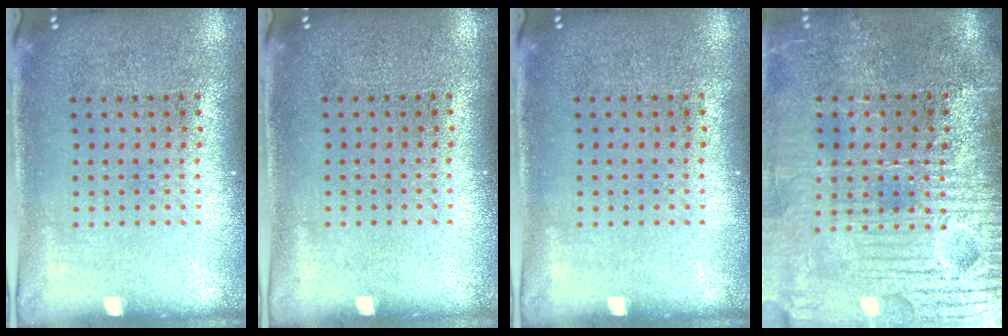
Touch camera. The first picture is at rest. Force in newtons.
{"total": 0.0}
{"total": 0.0}
{"total": 4.6, "press": 4.0, "slide": 2.2}